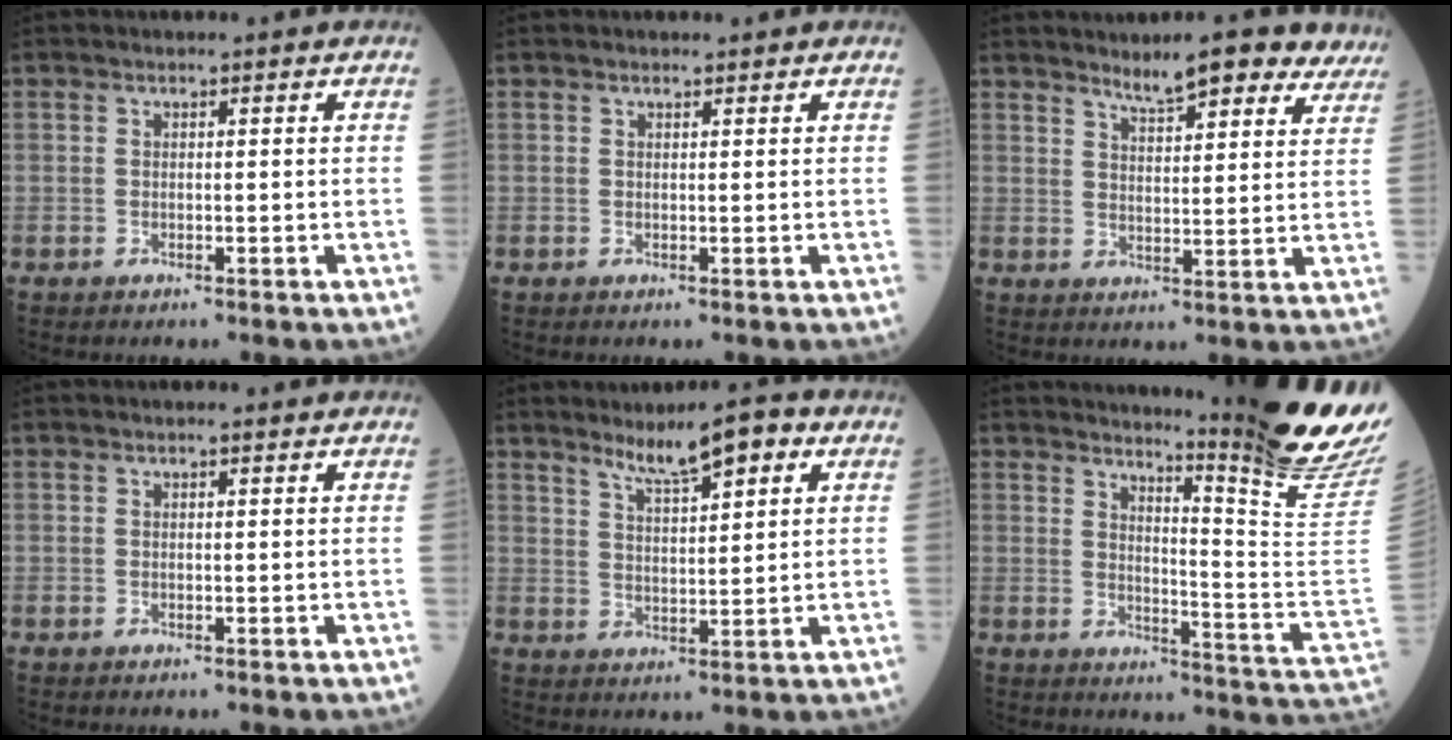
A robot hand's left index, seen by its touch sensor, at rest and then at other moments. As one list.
[{"total": 0.6, "force": [0.6, 0.1, 0.2], "torque": [-0.013, 0.000, 0.008]}, {"total": 10.5, "force": [8.9, 2.1, 5.2], "torque": [-0.057, 0.003, 0.107]}, {"total": 1.0, "force": [0.9, 0.1, 0.5], "torque": [-0.011, 0.006, 0.013]}, {"total": 7.6, "force": [4.8, 1.2, 5.7], "torque": [-0.099, 0.012, 0.083]}, {"total": 17.2, "force": [14.3, -2.7, 9.2], "torque": [-0.137, -0.113, 0.178]}]